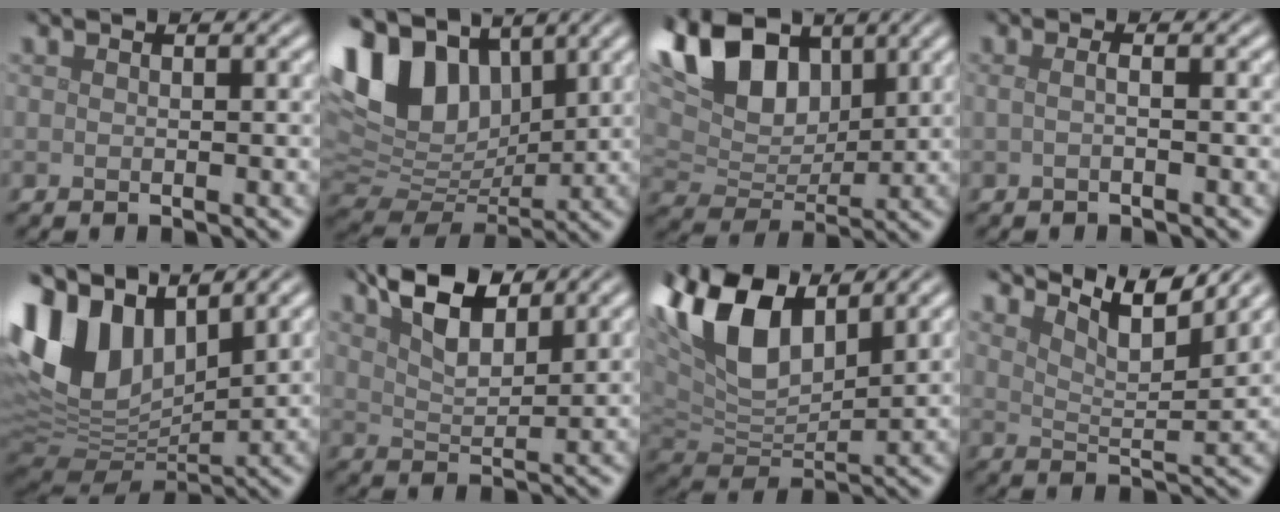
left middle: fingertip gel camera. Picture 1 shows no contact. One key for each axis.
{"total": 11.8, "fx": 5.4, "fy": 7.4, "fz": 7.5, "tx": -0.164, "ty": 0.019, "tz": 0.097}
{"total": 11.5, "fx": 5.3, "fy": 6.9, "fz": 7.5, "tx": -0.164, "ty": 0.016, "tz": 0.083}
{"total": 1.1, "fx": -0.2, "fy": 0.4, "fz": 1.1, "tx": -0.015, "ty": -0.006, "tz": -0.010}
{"total": 12.2, "fx": 5.4, "fy": 7.4, "fz": 8.1, "tx": -0.195, "ty": 0.017, "tz": 0.098}
{"total": 5.9, "fx": 3.9, "fy": 2.3, "fz": 3.7, "tx": -0.071, "ty": 0.008, "tz": 0.071}
{"total": 11.0, "fx": 5.8, "fy": 5.7, "fz": 7.5, "tx": -0.174, "ty": 0.022, "tz": 0.102}
{"total": 6.0, "fx": 4.9, "fy": 1.0, "fz": 3.3, "tx": -0.063, "ty": -0.003, "tz": 0.075}